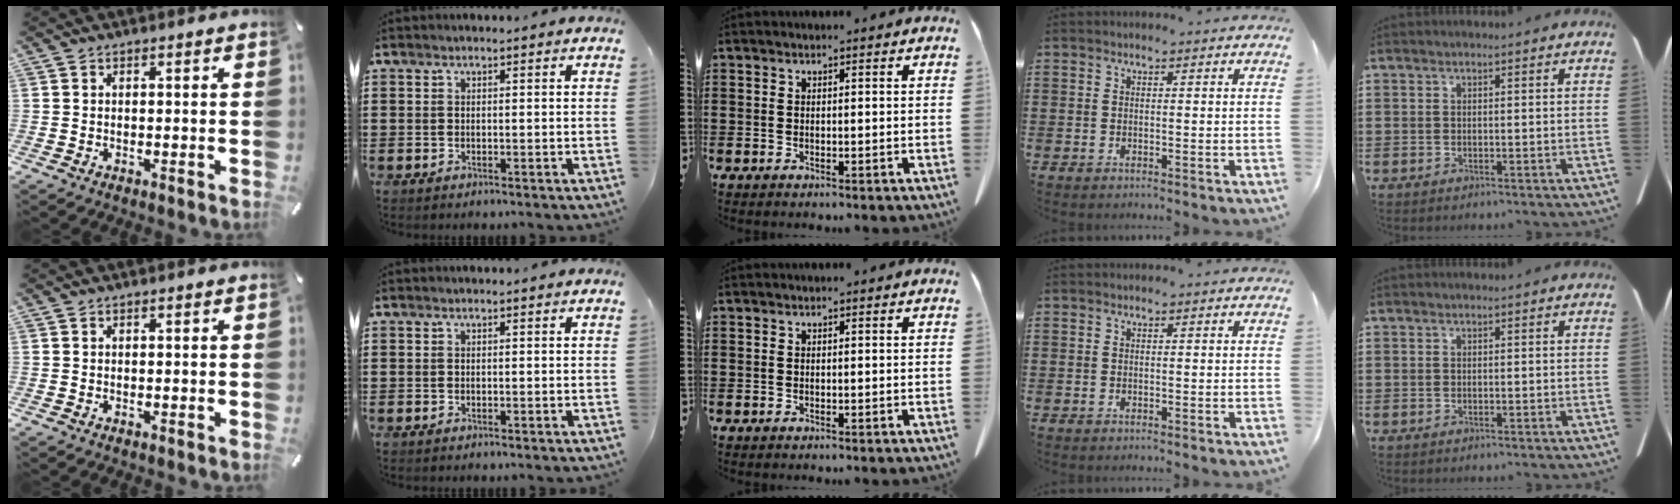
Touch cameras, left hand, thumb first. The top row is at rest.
{}